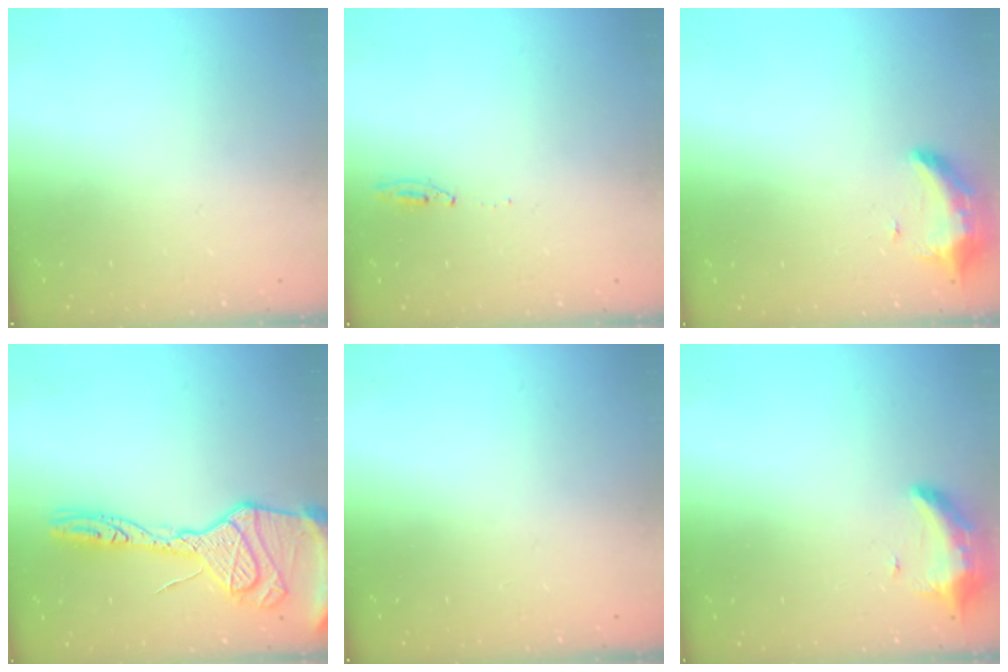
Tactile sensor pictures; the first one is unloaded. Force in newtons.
{"total": 4.3, "press": 4.1, "slide": 1.3}
{"total": 8.3, "press": 8.2, "slide": 1.5}
{"total": 22.2, "press": 22.1, "slide": 2.0}
{"total": 0.0}
{"total": 8.3, "press": 8.2, "slide": 1.5}